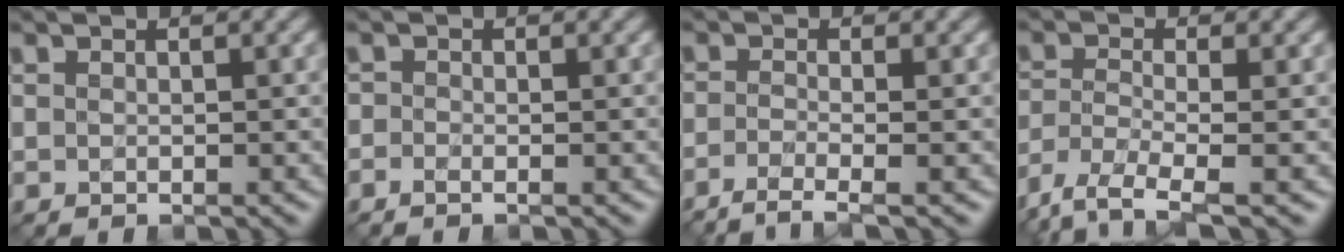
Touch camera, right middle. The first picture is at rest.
{"total": 0.7, "force": [-0.5, 0.3, 0.4], "torque": [-0.012, -0.006, -0.013]}
{"total": 3.1, "force": [-2.0, 0.7, 2.3], "torque": [-0.040, -0.007, -0.052]}
{"total": 4.9, "force": [-3.3, 1.4, 3.2], "torque": [-0.075, -0.014, -0.074]}